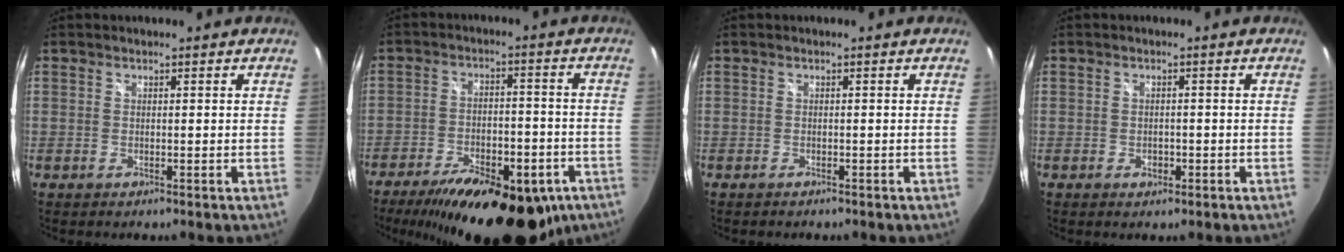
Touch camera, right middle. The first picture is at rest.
{"total": 25.7, "force": [-17.2, 10.7, 15.9], "torque": [-0.281, -0.035, -0.232]}
{"total": 1.0, "force": [-0.9, 0.5, 0.3], "torque": [-0.009, -0.003, -0.015]}
{"total": 1.8, "force": [-0.8, 1.4, 0.9], "torque": [-0.014, -0.002, -0.011]}